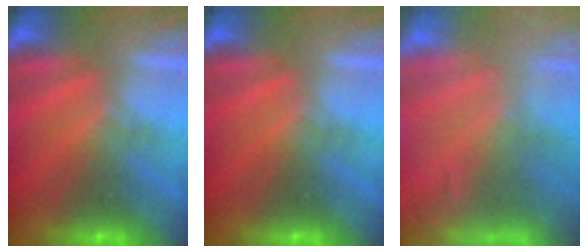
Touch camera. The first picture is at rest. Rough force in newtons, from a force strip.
{"total": 0.0}
{"total": 6.9}